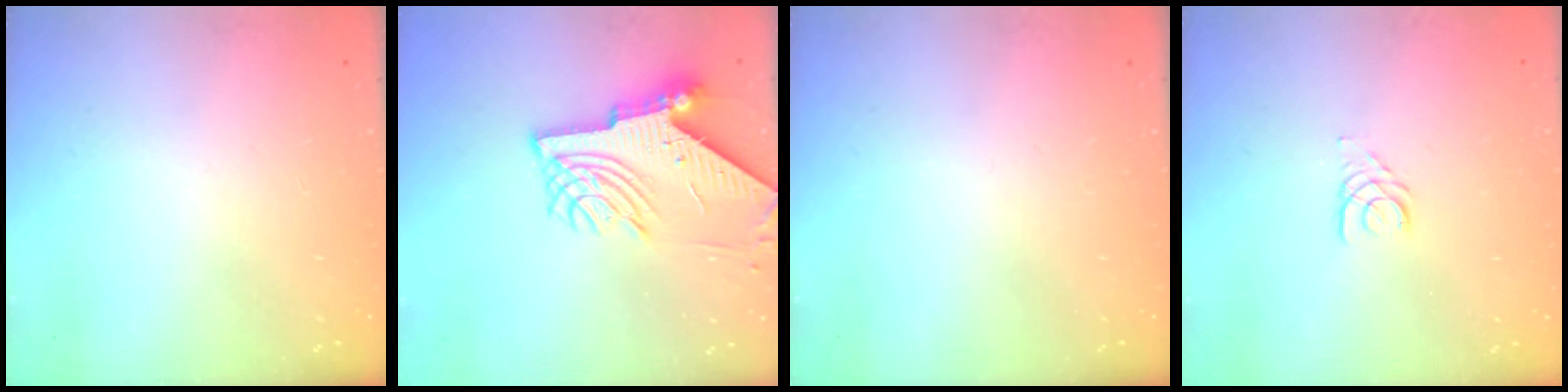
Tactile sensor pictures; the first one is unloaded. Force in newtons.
{"total": 9.7, "press": 9.7, "slide": 1.0}
{"total": 0.0}
{"total": 2.5, "press": 2.5, "slide": 0.3}